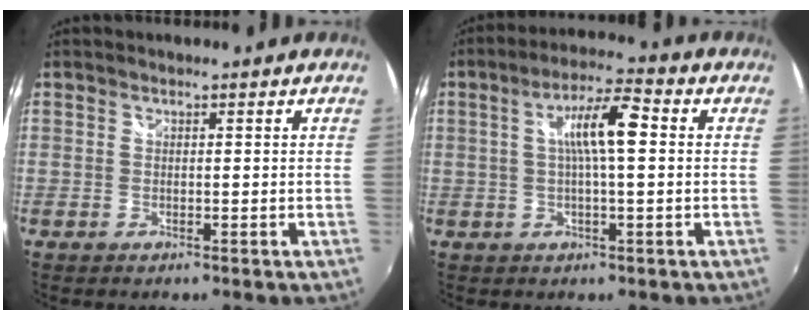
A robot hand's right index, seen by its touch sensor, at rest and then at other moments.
{"total": 8.6, "force": [1.1, 1.4, 8.4], "torque": [-0.146, 0.012, 0.019]}